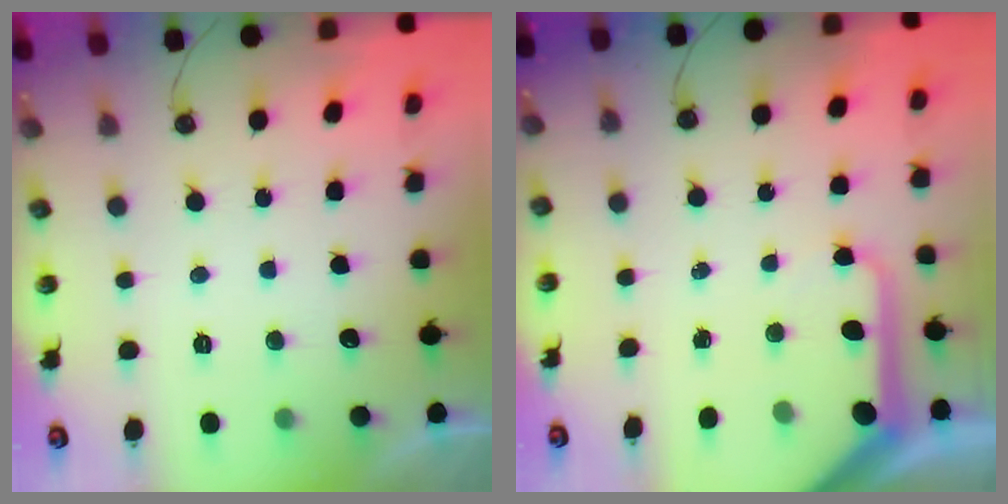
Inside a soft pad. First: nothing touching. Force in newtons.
{"total": 10.4, "press": 10.3, "slide": 1.1}